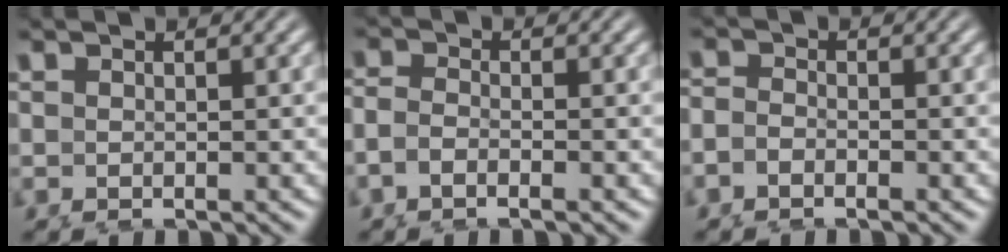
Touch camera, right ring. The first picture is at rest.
{"total": 3.0, "force": [-0.8, 2.3, 1.7], "torque": [-0.049, -0.013, -0.011]}
{"total": 2.0, "force": [-0.6, 1.7, 0.7], "torque": [-0.018, -0.010, -0.012]}